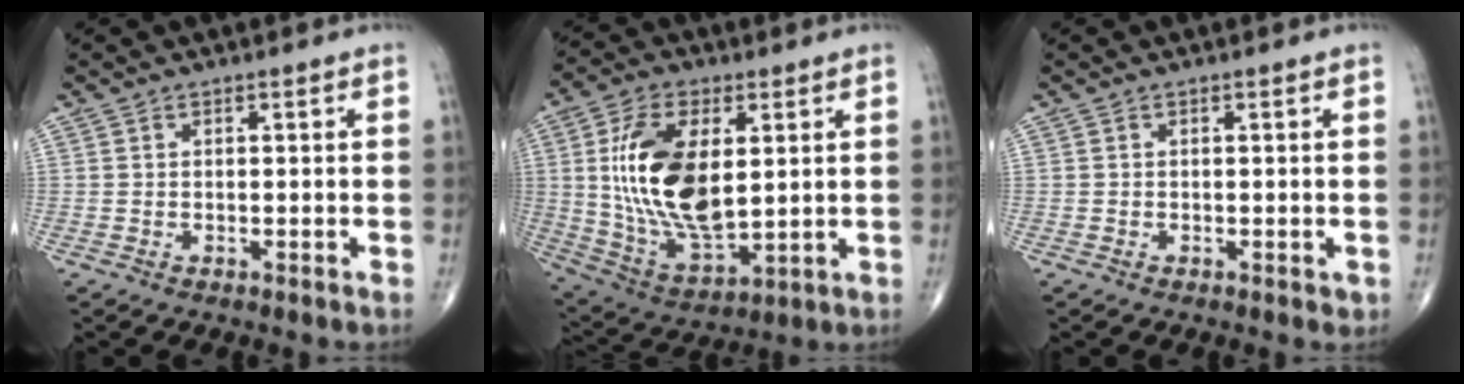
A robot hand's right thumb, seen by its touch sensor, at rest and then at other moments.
{"total": 19.4, "force": [3.1, 10.0, 16.4], "torque": [-0.303, -0.019, 0.068]}
{"total": 0.6, "force": [-0.1, 0.4, 0.4], "torque": [-0.005, -0.002, -0.002]}